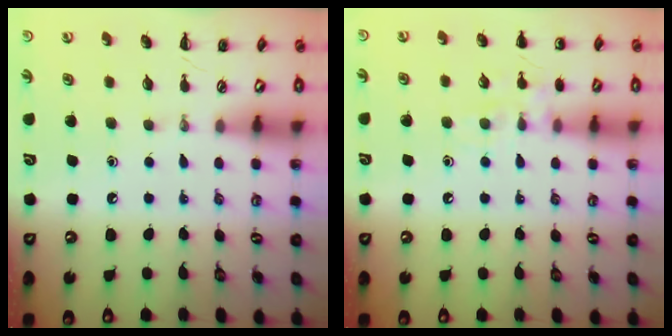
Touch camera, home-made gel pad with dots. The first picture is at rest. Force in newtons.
{"total": 8.0, "press": 7.9, "slide": 1.2}